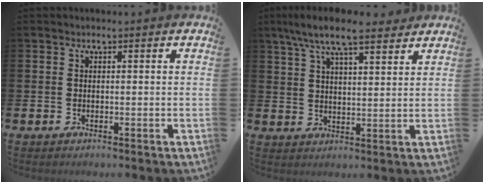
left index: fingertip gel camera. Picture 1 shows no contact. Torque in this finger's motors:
{"motor_torque": [1.10, -1.04, 0.88, 0.21]}